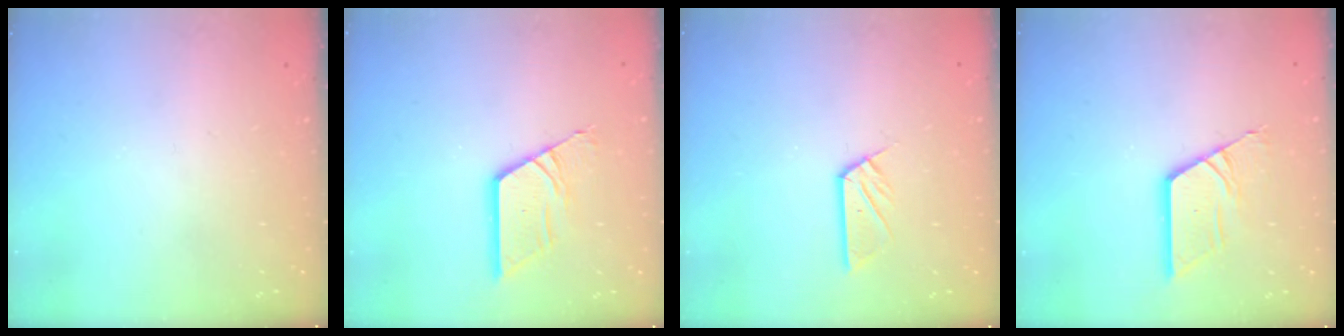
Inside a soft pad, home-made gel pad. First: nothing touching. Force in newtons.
{"total": 11.0, "press": 10.9, "slide": 1.1}
{"total": 5.8, "press": 5.8, "slide": 0.2}
{"total": 10.5, "press": 10.5, "slide": 1.0}